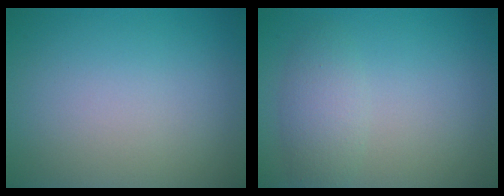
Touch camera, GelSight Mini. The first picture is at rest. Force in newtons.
{"total": 2.5, "press": 2.5, "slide": 0.1}